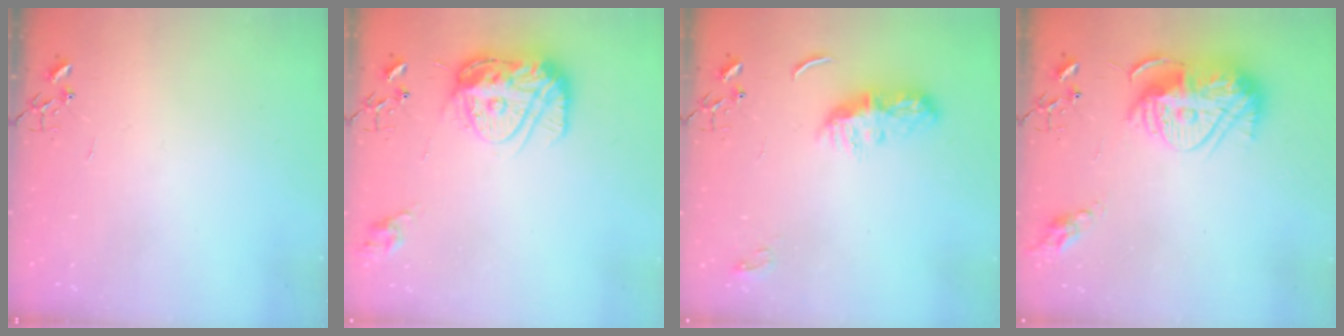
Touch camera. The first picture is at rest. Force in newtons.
{"total": 15.2, "press": 15.1, "slide": 1.5}
{"total": 8.9, "press": 8.9, "slide": 0.1}
{"total": 15.8, "press": 15.8, "slide": 1.4}